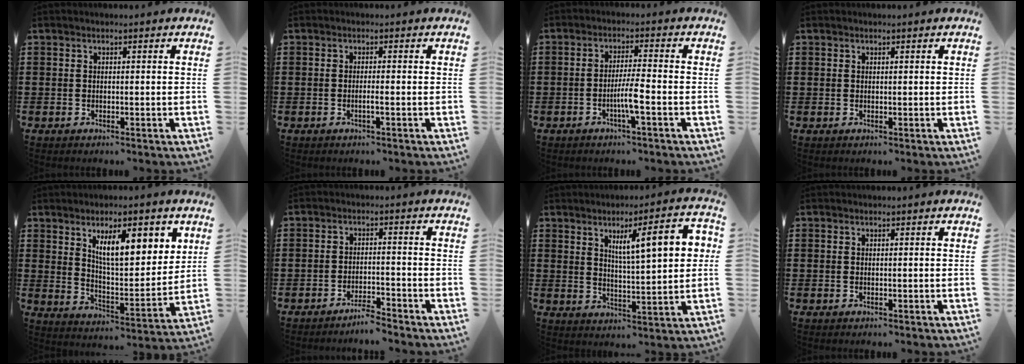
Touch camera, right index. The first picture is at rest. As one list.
[{"total": 1.3, "force": [-0.6, -0.1, 1.1], "torque": [-0.019, -0.004, -0.010]}, {"total": 4.4, "force": [-1.7, 0.0, 4.1], "torque": [-0.080, -0.007, -0.034]}, {"total": 0.5, "force": [0.3, 0.4, 0.0], "torque": [-0.001, 0.003, 0.006]}, {"total": 10.4, "force": [5.5, 3.6, 8.0], "torque": [-0.137, -0.010, 0.090]}, {"total": 2.9, "force": [-2.9, -0.1, 0.3], "torque": [-0.013, -0.001, -0.058]}, {"total": 9.5, "force": [3.6, 2.1, 8.5], "torque": [-0.143, -0.003, 0.054]}, {"total": 0.0}]